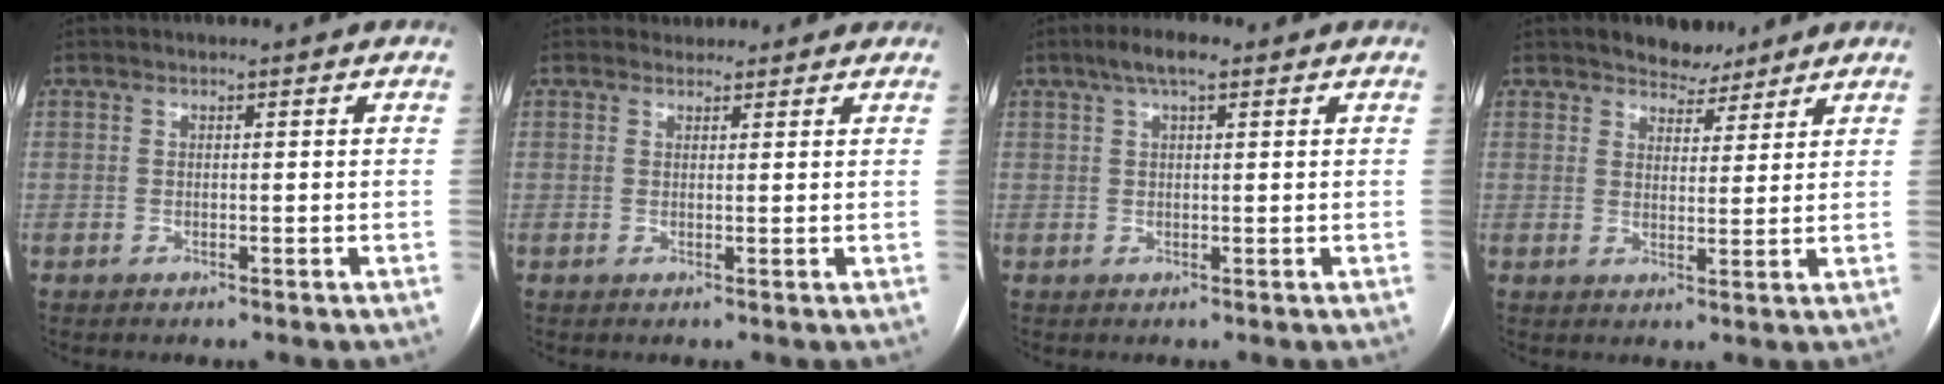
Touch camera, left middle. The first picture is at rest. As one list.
[{"total": 3.3, "force": [2.8, 1.6, -0.1], "torque": [0.013, 0.012, 0.026]}, {"total": 4.2, "force": [2.5, 1.0, 3.2], "torque": [-0.062, 0.021, 0.042]}, {"total": 4.5, "force": [3.9, 2.1, 0.8], "torque": [-0.004, -0.001, 0.059]}]